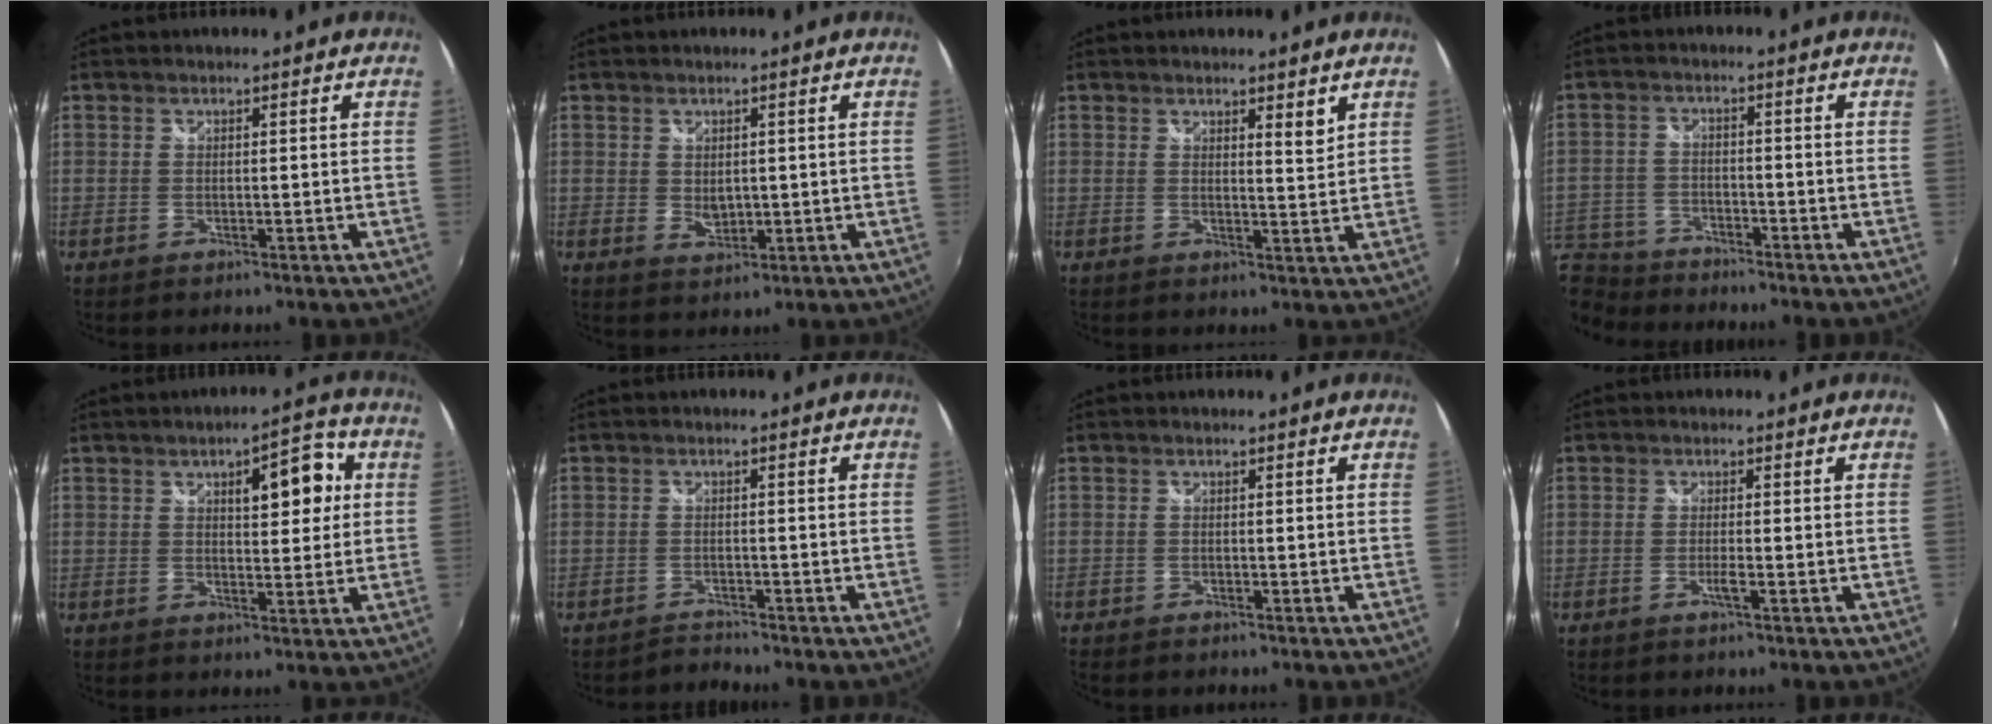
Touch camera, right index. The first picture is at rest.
{"total": 2.9, "force": [0.2, 2.2, 1.9], "torque": [-0.029, -0.003, 0.007]}
{"total": 2.7, "force": [2.0, 0.3, 1.8], "torque": [-0.027, -0.003, 0.029]}
{"total": 12.0, "force": [-9.6, 6.5, 3.2], "torque": [-0.109, -0.003, -0.177]}
{"total": 8.2, "force": [2.5, 3.4, 7.1], "torque": [-0.091, 0.021, 0.040]}
{"total": 2.1, "force": [-2.1, 0.2, -0.5], "torque": [0.005, -0.001, -0.037]}
{"total": 1.8, "force": [-1.7, 0.5, 0.2], "torque": [-0.011, -0.011, -0.031]}
{"total": 1.5, "force": [-0.7, 0.0, 1.3], "torque": [-0.026, -0.002, -0.014]}